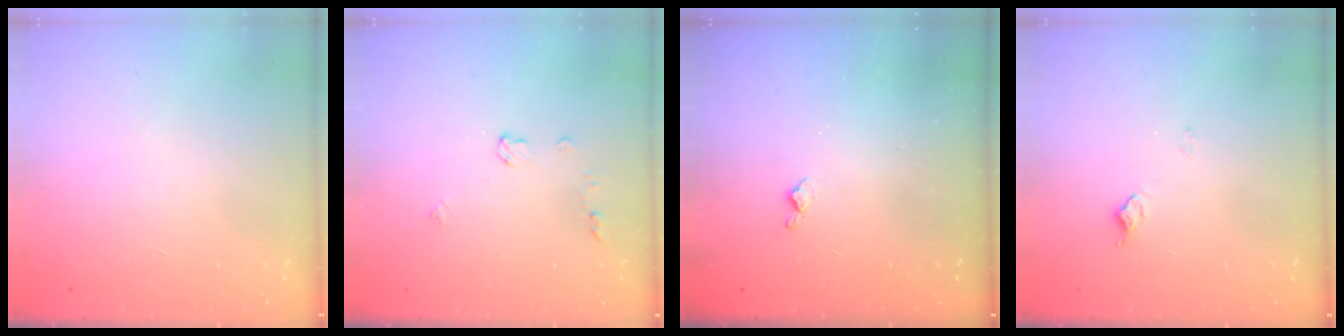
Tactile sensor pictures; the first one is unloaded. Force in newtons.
{"total": 4.5, "press": 4.4, "slide": 0.6}
{"total": 3.8, "press": 3.8, "slide": 0.3}
{"total": 6.3, "press": 6.3, "slide": 0.7}